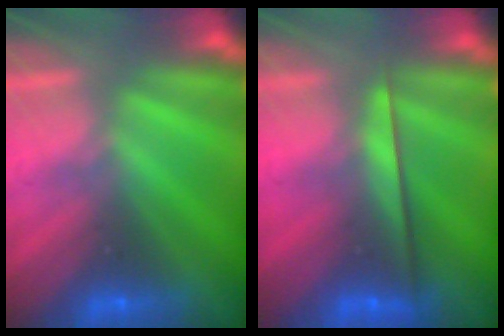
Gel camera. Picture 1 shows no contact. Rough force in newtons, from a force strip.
{"total": 2.2}